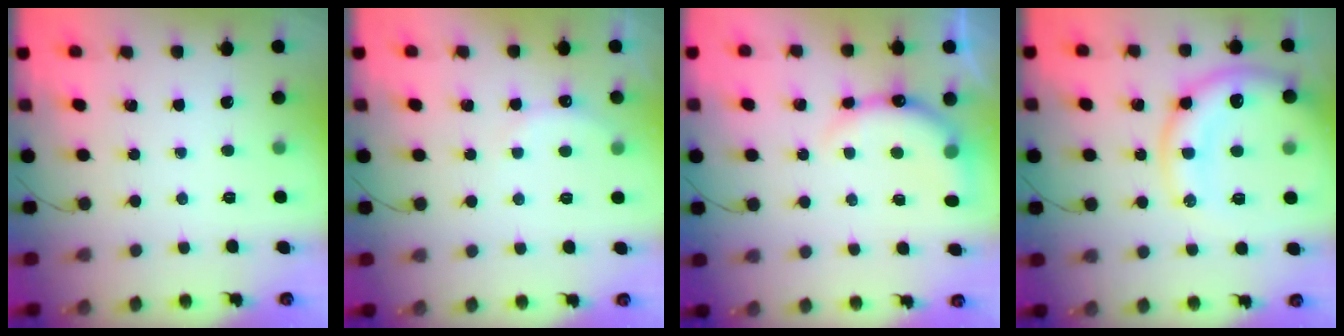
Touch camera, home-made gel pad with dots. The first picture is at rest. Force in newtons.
{"total": 5.9, "press": 5.8, "slide": 1.0}
{"total": 9.6, "press": 9.6, "slide": 0.3}
{"total": 15.0, "press": 14.9, "slide": 2.2}